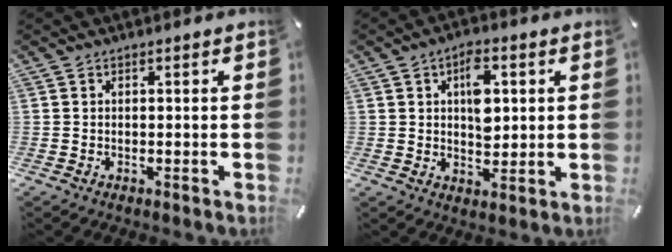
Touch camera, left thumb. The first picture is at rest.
{"total": 8.1, "force": [1.9, 5.1, 6.0], "torque": [-0.074, -0.005, 0.027]}